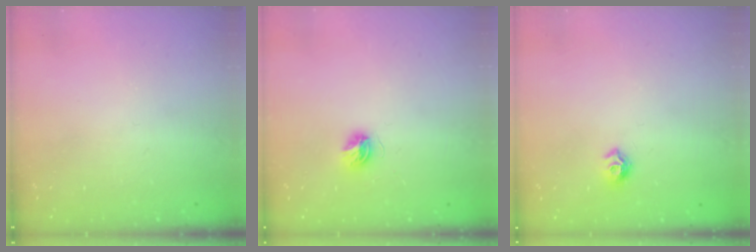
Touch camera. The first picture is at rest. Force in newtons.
{"total": 4.6, "press": 4.6, "slide": 0.6}
{"total": 7.2, "press": 7.2, "slide": 0.7}